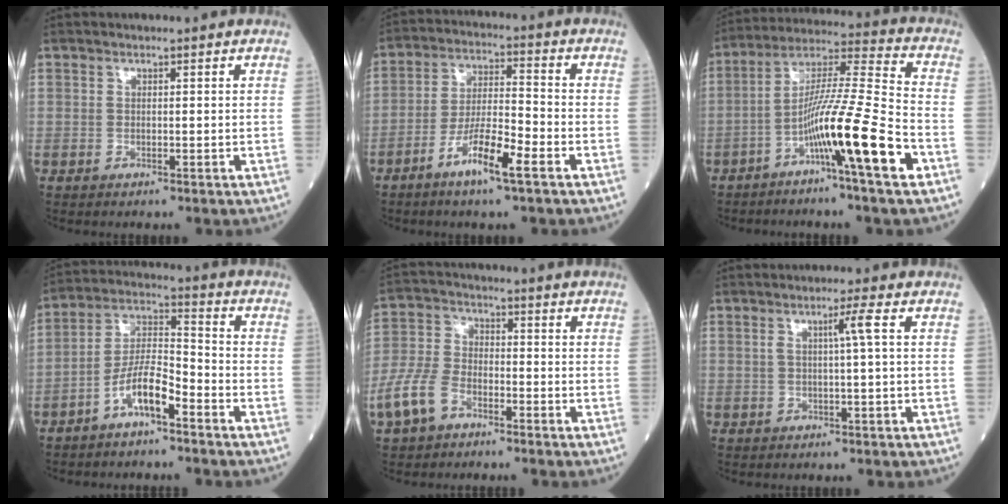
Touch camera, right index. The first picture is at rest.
{"total": 8.8, "force": [-4.9, 0.7, 7.3], "torque": [-0.142, -0.005, -0.092]}
{"total": 14.3, "force": [-6.3, -1.0, 12.8], "torque": [-0.227, -0.002, -0.117]}
{"total": 8.0, "force": [-4.7, 1.8, 6.3], "torque": [-0.130, 0.015, -0.093]}
{"total": 7.7, "force": [-4.5, 4.3, 4.5], "torque": [-0.122, 0.004, -0.093]}
{"total": 2.7, "force": [0.4, -0.8, 2.5], "torque": [-0.045, 0.001, 0.008]}